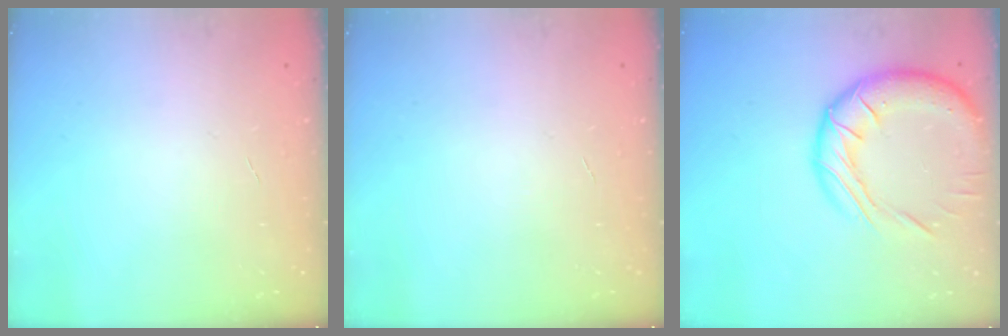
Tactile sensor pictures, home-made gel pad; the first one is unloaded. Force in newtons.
{"total": 0.0}
{"total": 20.6, "press": 20.4, "slide": 2.8}